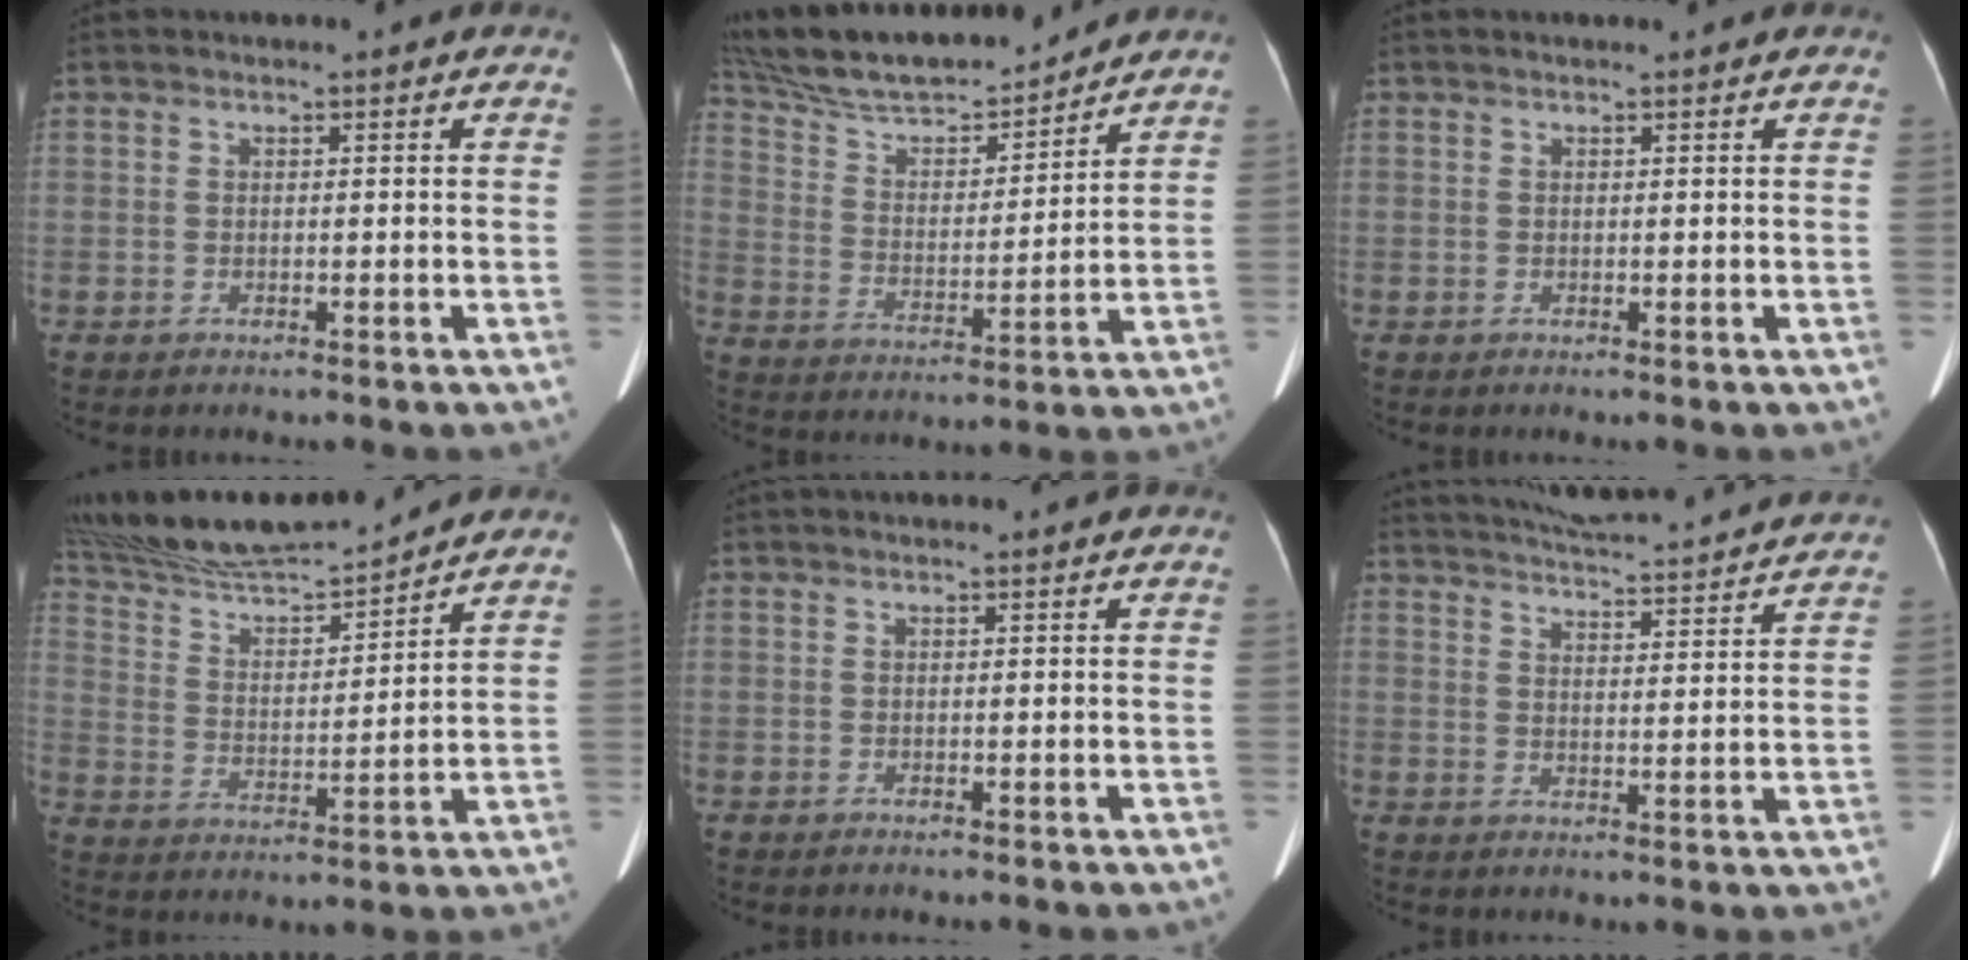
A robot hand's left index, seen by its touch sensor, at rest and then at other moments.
{"total": 19.0, "force": [17.0, 3.2, 7.8], "torque": [-0.142, 0.019, 0.288]}
{"total": 1.4, "force": [1.2, 0.2, 0.6], "torque": [-0.008, 0.018, 0.018]}
{"total": 14.2, "force": [13.5, 0.5, 4.5], "torque": [-0.090, 0.003, 0.248]}
{"total": 0.0}
{"total": 20.1, "force": [19.0, 1.3, 6.6], "torque": [-0.106, 0.003, 0.247]}